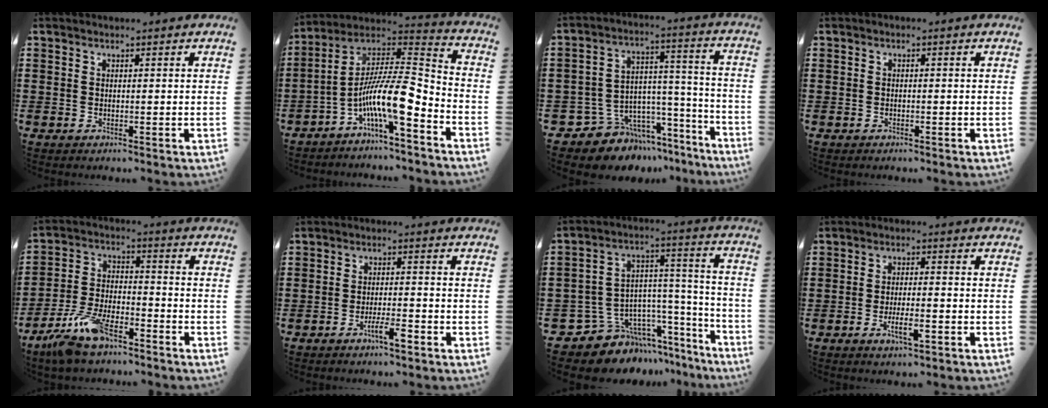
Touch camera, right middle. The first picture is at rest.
{"total": 11.3, "force": [-5.2, 1.8, 9.9], "torque": [-0.217, -0.027, -0.114]}
{"total": 7.7, "force": [-6.3, 4.4, -0.2], "torque": [-0.006, 0.009, -0.115]}
{"total": 0.0}
{"total": 8.8, "force": [-6.6, 2.9, 5.0], "torque": [-0.115, 0.005, -0.129]}
{"total": 3.5, "force": [-2.3, 0.7, 2.6], "torque": [-0.048, 0.003, -0.044]}
{"total": 8.4, "force": [-6.3, 5.5, 1.2], "torque": [-0.043, -0.004, -0.111]}
{"total": 3.8, "force": [-1.8, 0.7, 3.3], "torque": [-0.053, 0.003, -0.032]}